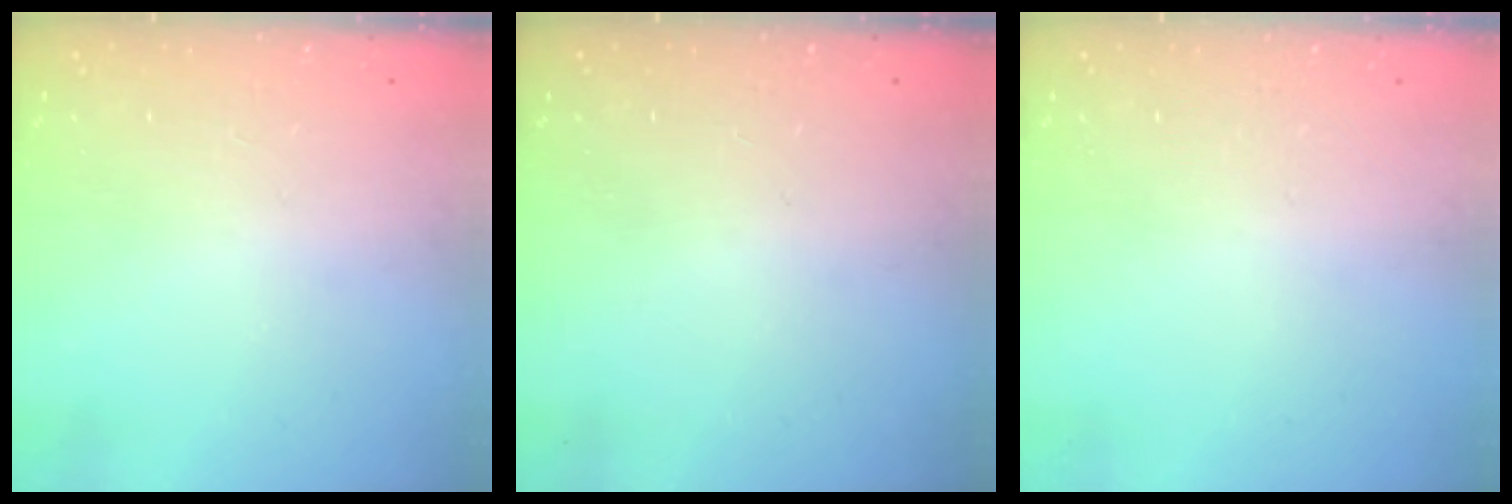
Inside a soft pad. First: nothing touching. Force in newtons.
{"total": 0.0}
{"total": 0.0}